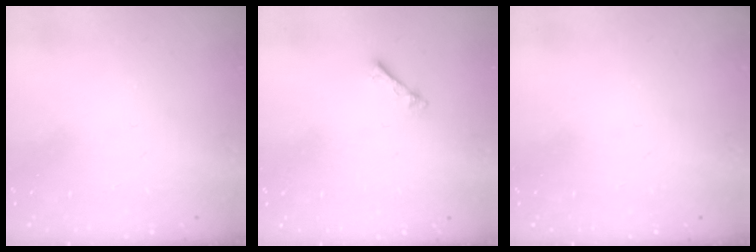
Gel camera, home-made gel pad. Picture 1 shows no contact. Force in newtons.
{"total": 1.7, "press": 1.7, "slide": 0.3}
{"total": 0.0}